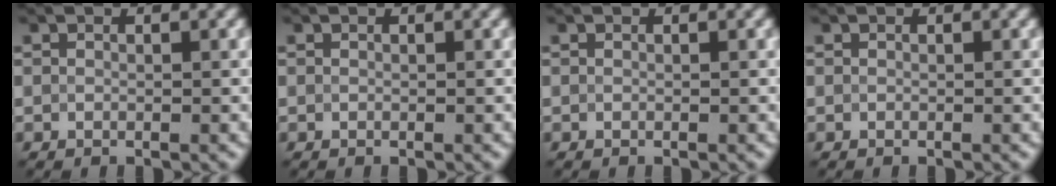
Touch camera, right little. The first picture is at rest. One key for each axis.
{"total": 0.0}
{"total": 0.0}
{"total": 0.0}